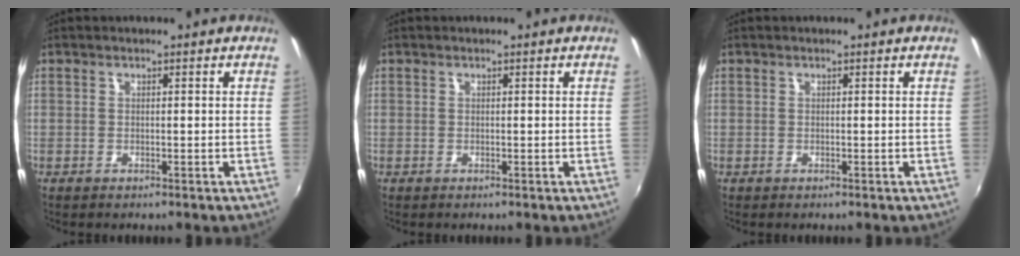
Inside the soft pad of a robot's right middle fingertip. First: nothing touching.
{"total": 0.0}
{"total": 0.0}